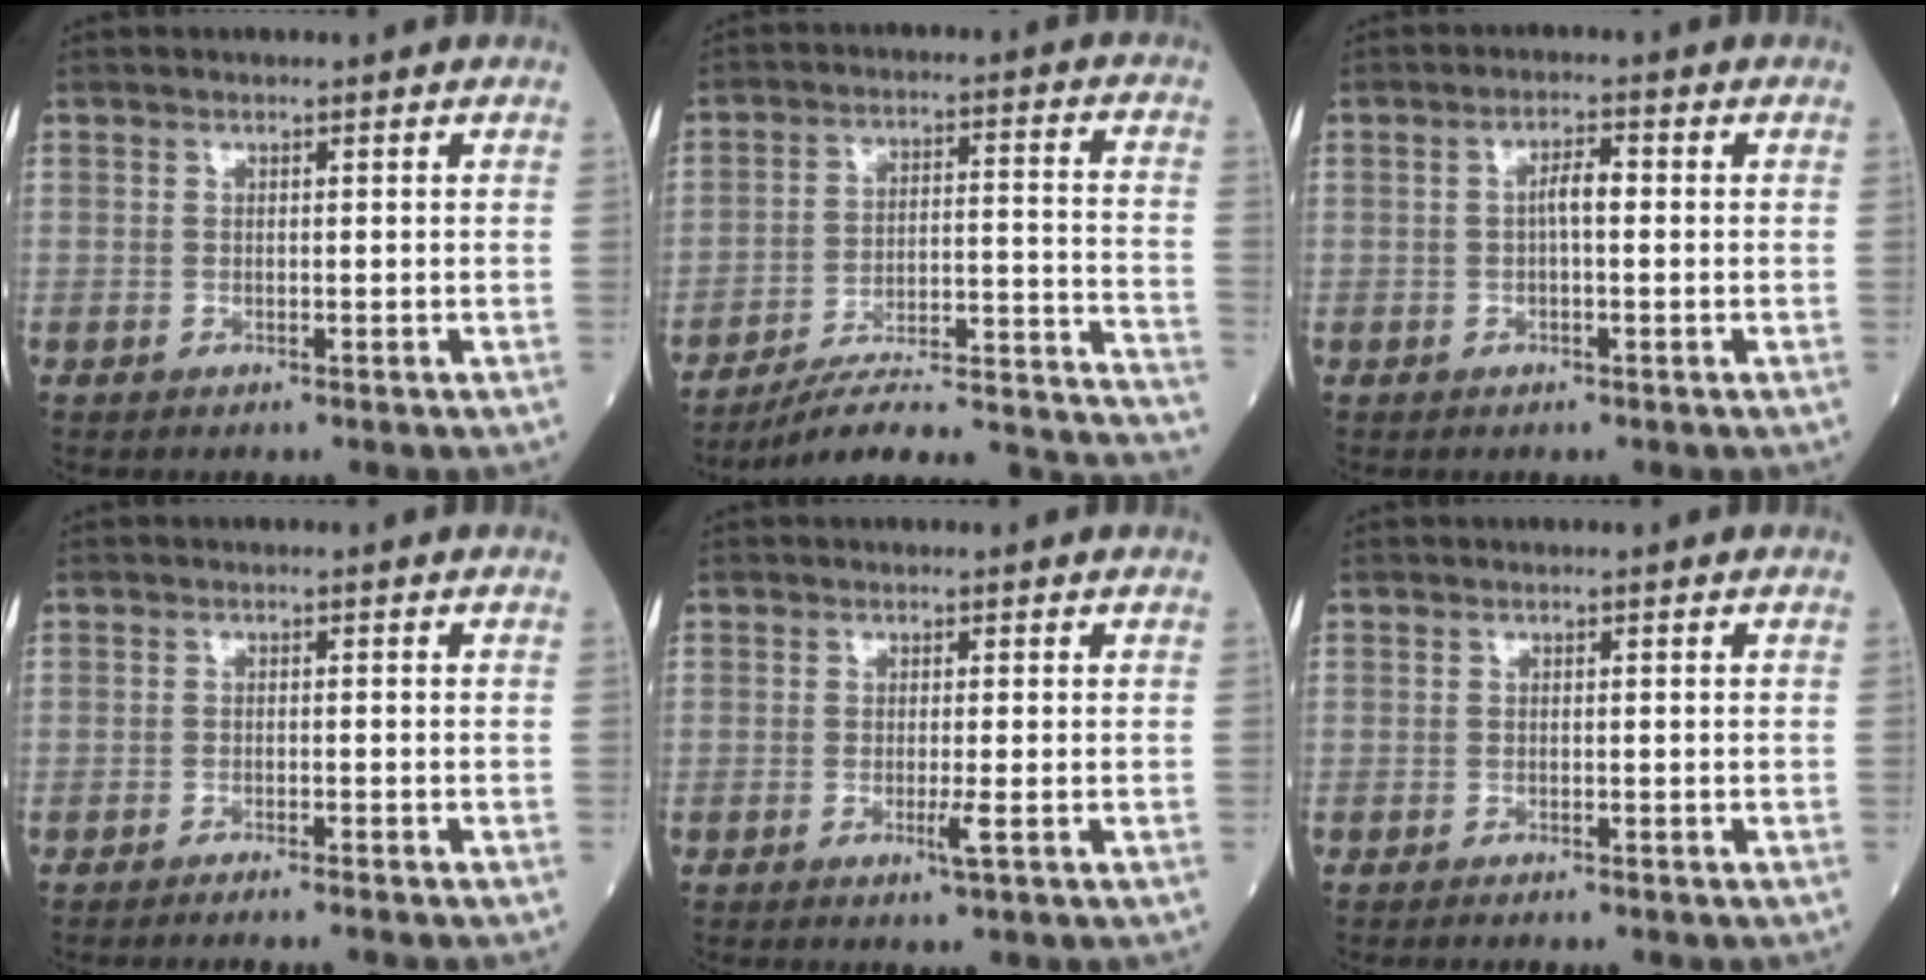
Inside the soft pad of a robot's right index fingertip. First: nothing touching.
{"total": 22.9, "force": [-21.2, 0.8, 8.5], "torque": [-0.051, 0.021, -0.295]}
{"total": 2.6, "force": [0.0, 0.6, 2.6], "torque": [-0.044, 0.006, -0.002]}
{"total": 3.4, "force": [-2.9, -0.7, 1.5], "torque": [-0.013, 0.005, -0.037]}
{"total": 1.7, "force": [-0.6, -0.4, 1.6], "torque": [-0.030, -0.005, -0.013]}
{"total": 1.4, "force": [-1.2, 0.0, 0.6], "torque": [-0.010, 0.000, -0.012]}